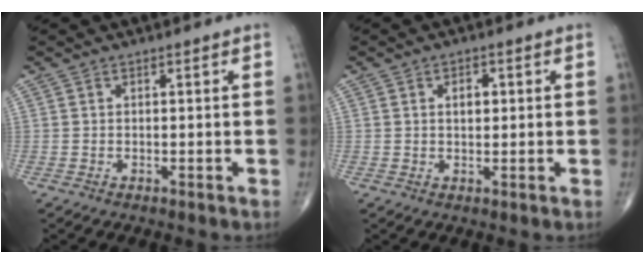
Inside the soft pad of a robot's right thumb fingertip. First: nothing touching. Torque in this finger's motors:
{"motor_torque": [0.27, 0.77, 0.56, 0.14, 0.00]}